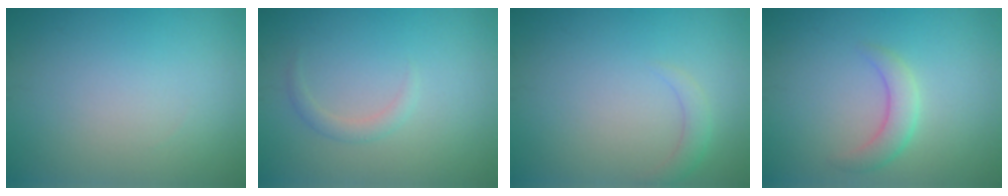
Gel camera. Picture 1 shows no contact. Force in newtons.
{"total": 1.2, "press": 1.2, "slide": 0.1}
{"total": 1.4, "press": 1.4, "slide": 0.2}
{"total": 2.4, "press": 2.4, "slide": 0.2}